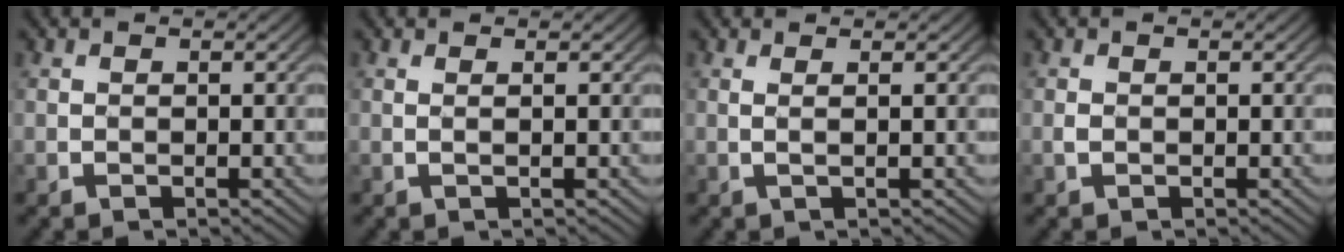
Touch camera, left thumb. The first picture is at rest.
{"total": 0.6, "force": [0.2, -0.3, 0.4], "torque": [0.000, -0.007, 0.006]}
{"total": 1.0, "force": [0.4, -0.6, 0.7], "torque": [-0.002, -0.010, 0.008]}
{"total": 0.7, "force": [-0.3, 0.6, 0.2], "torque": [-0.010, -0.001, -0.010]}